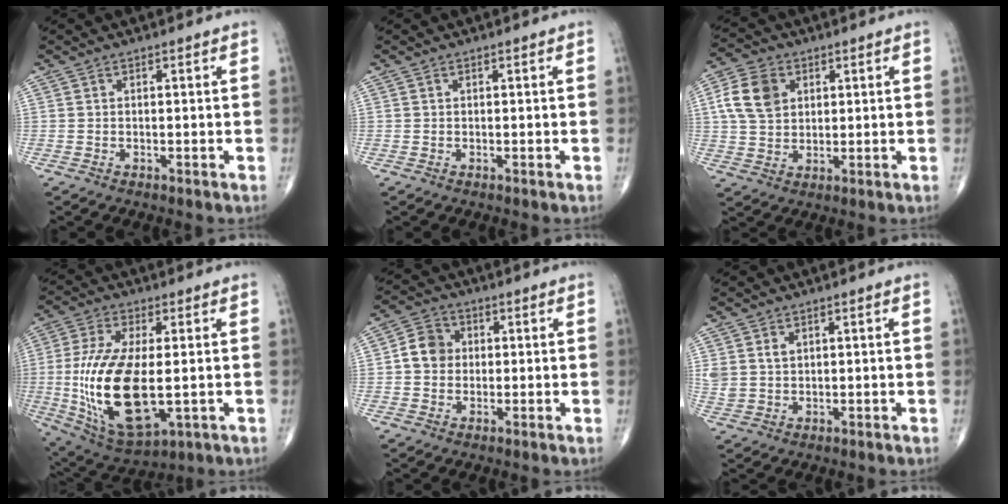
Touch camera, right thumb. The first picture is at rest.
{"total": 0.0}
{"total": 9.0, "force": [2.6, 6.6, 5.5], "torque": [-0.096, 0.001, 0.049]}
{"total": 20.4, "force": [-1.9, 9.1, 18.1], "torque": [-0.374, -0.018, -0.013]}
{"total": 5.9, "force": [0.3, 5.1, 2.9], "torque": [-0.038, 0.012, -0.003]}
{"total": 3.9, "force": [1.4, 2.9, 2.1], "torque": [-0.039, -0.002, 0.037]}